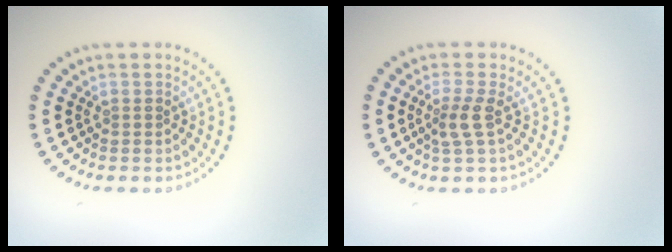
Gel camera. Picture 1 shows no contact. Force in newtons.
{"total": 2.0, "press": 1.6, "slide": 1.3}